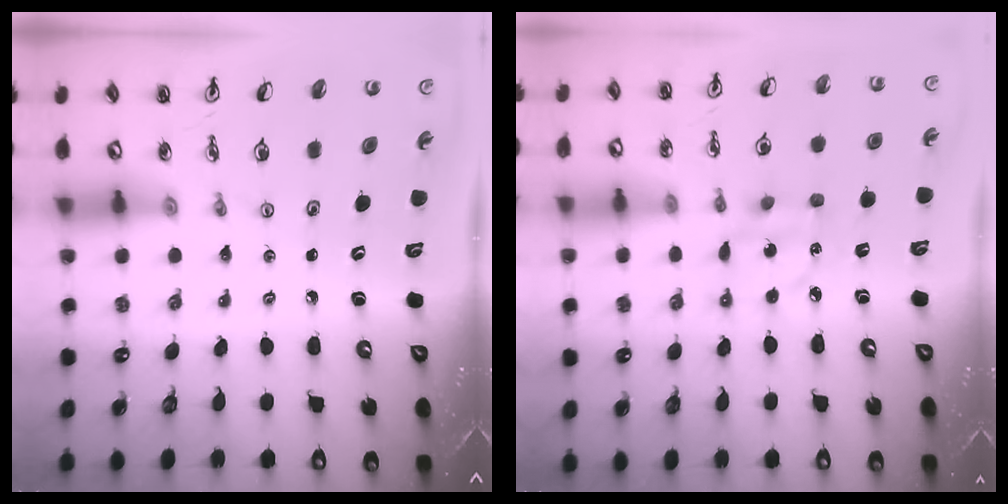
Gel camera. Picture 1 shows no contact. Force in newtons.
{"total": 7.5, "press": 7.5, "slide": 0.2}